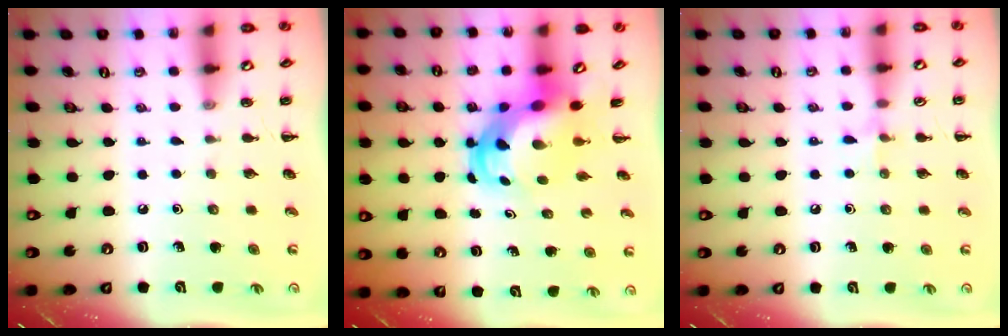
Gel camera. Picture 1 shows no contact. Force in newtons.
{"total": 5.4, "press": 5.2, "slide": 1.7}
{"total": 5.2, "press": 4.9, "slide": 1.6}